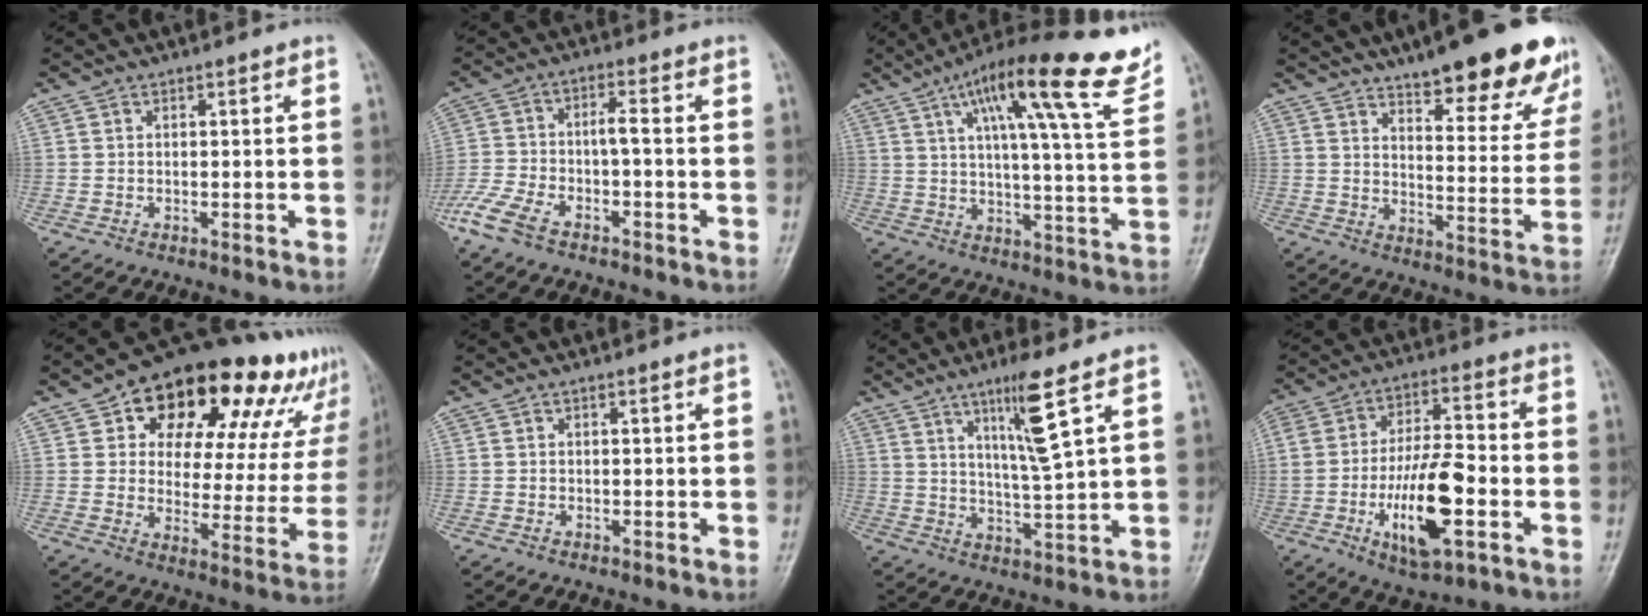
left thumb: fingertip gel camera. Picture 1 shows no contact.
{"total": 9.0, "force": [-4.8, 2.4, 7.3], "torque": [-0.171, 0.024, -0.092]}
{"total": 20.5, "force": [11.9, 3.1, 16.4], "torque": [-0.229, -0.028, 0.175]}
{"total": 21.4, "force": [15.0, 6.2, 14.0], "torque": [-0.143, -0.064, 0.200]}
{"total": 25.4, "force": [15.1, 13.0, 15.7], "torque": [-0.173, -0.025, 0.203]}
{"total": 0.0}
{"total": 9.3, "force": [4.9, -0.2, 7.9], "torque": [-0.148, -0.036, 0.094]}
{"total": 15.7, "force": [-4.6, 5.8, 13.8], "torque": [-0.248, 0.016, -0.075]}